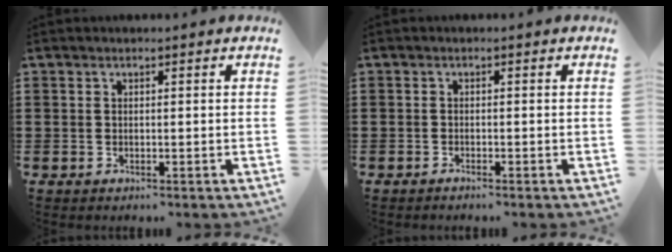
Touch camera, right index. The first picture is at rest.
{"total": 0.8, "force": [-0.8, 0.0, 0.1], "torque": [-0.004, -0.002, -0.016]}